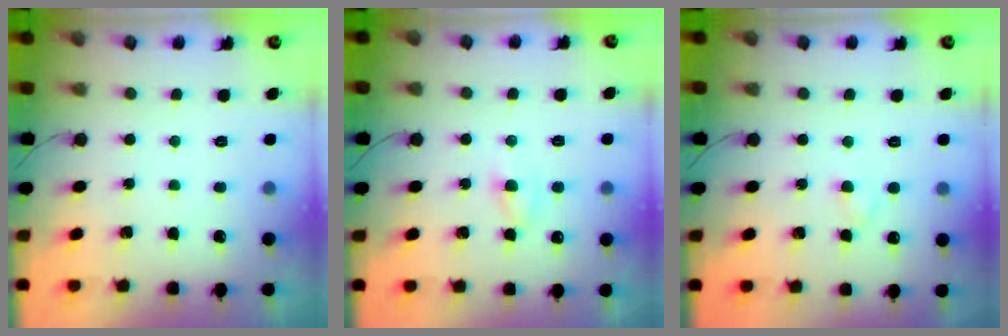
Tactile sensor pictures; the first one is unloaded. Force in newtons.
{"total": 2.9, "press": 2.8, "slide": 0.9}
{"total": 1.9, "press": 1.6, "slide": 1.0}